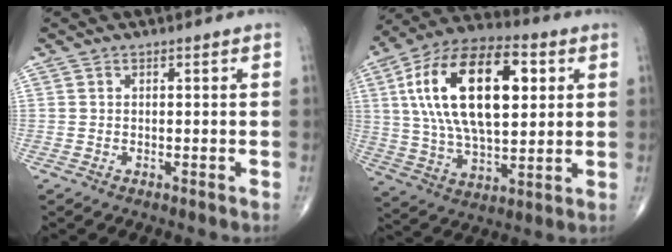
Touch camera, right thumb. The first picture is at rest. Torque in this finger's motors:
{"motor_torque": [0.04, 3.30, 2.29, 0.48, 0.71]}